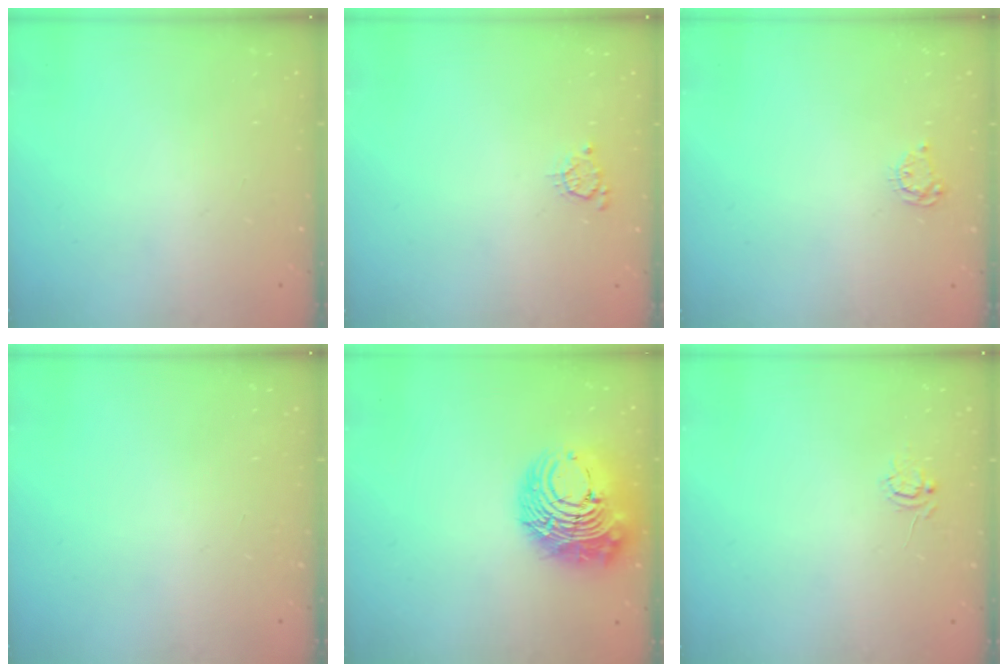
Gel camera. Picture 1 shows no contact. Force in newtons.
{"total": 4.3, "press": 4.2, "slide": 0.5}
{"total": 3.3, "press": 3.3, "slide": 0.4}
{"total": 0.0}
{"total": 14.4, "press": 14.2, "slide": 2.1}
{"total": 3.6, "press": 3.6, "slide": 0.3}